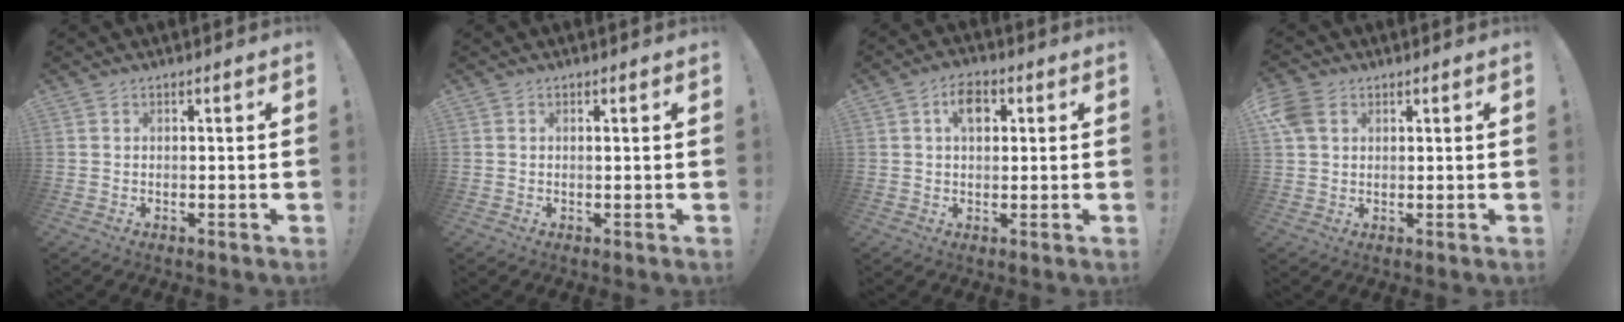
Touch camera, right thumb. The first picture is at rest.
{"total": 0.5, "force": [0.2, -0.3, 0.4], "torque": [0.002, -0.004, 0.001]}
{"total": 6.4, "force": [2.0, 3.9, 4.7], "torque": [-0.073, 0.004, 0.033]}
{"total": 6.1, "force": [2.3, 4.4, 3.5], "torque": [-0.075, 0.007, 0.050]}